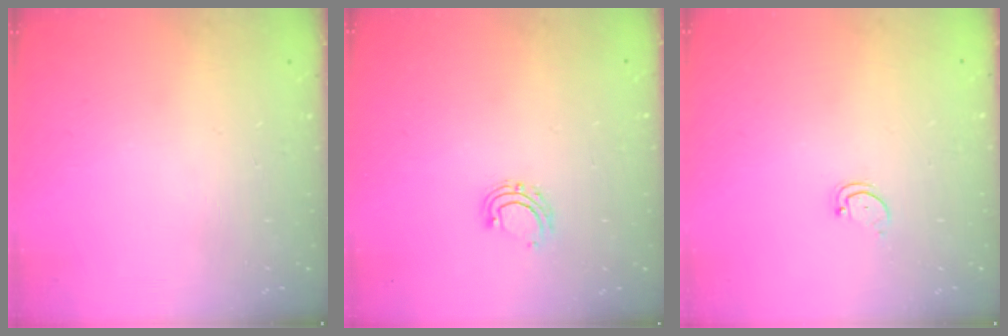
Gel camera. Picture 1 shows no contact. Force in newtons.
{"total": 5.5, "press": 5.4, "slide": 1.1}
{"total": 1.6, "press": 1.6, "slide": 0.4}